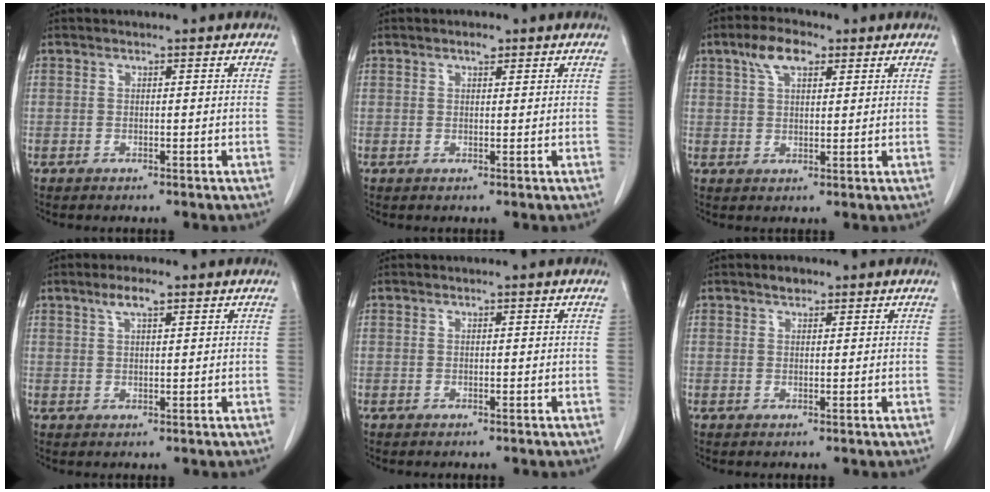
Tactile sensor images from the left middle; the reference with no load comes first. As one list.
[{"total": 1.2, "force": [0.8, 0.5, 0.8], "torque": [-0.014, 0.001, 0.013]}, {"total": 5.7, "force": [3.2, 2.4, 4.1], "torque": [-0.083, 0.016, 0.058]}, {"total": 3.2, "force": [2.0, 0.6, 2.4], "torque": [-0.050, 0.006, 0.038]}, {"total": 0.0}, {"total": 1.5, "force": [1.1, 0.8, 0.7], "torque": [-0.016, 0.004, 0.017]}]